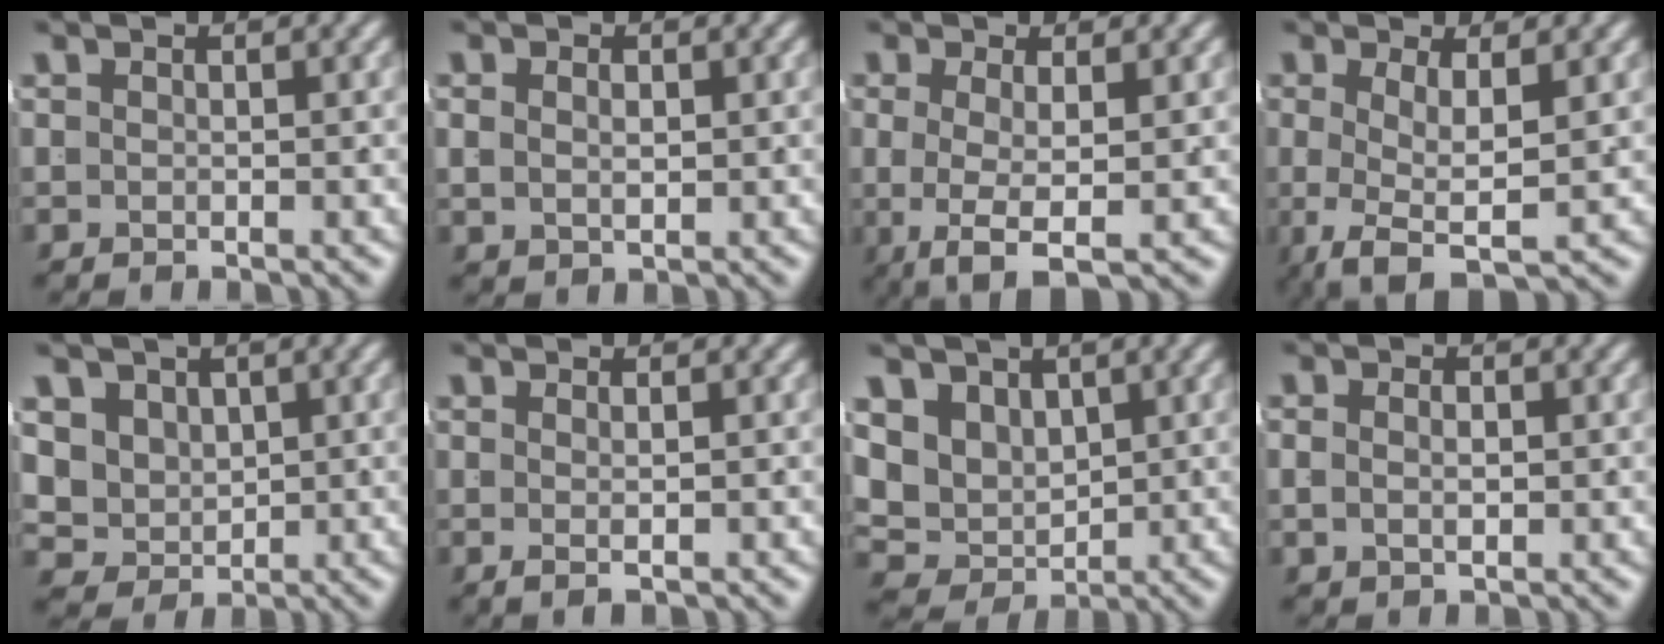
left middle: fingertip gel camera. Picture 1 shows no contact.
{"total": 1.4, "force": [0.3, 0.6, 1.2], "torque": [-0.019, -0.011, 0.019]}
{"total": 5.2, "force": [-1.5, 1.9, 4.6], "torque": [-0.089, -0.028, -0.008]}
{"total": 4.8, "force": [-2.6, 1.2, 3.9], "torque": [-0.076, -0.038, -0.020]}
{"total": 7.1, "force": [0.3, 6.4, 3.0], "torque": [-0.095, -0.045, 0.021]}
{"total": 1.4, "force": [-0.2, -0.7, 1.1], "torque": [-0.012, -0.006, 0.002]}
{"total": 8.1, "force": [0.4, 7.1, 4.0], "torque": [-0.107, -0.040, 0.020]}
{"total": 1.7, "force": [-0.1, 0.8, 1.5], "torque": [-0.025, -0.009, 0.008]}